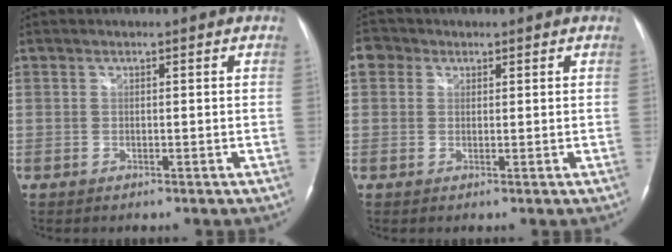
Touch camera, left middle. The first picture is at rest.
{"total": 2.8, "force": [1.2, 2.5, 0.8], "torque": [-0.015, 0.012, 0.019]}